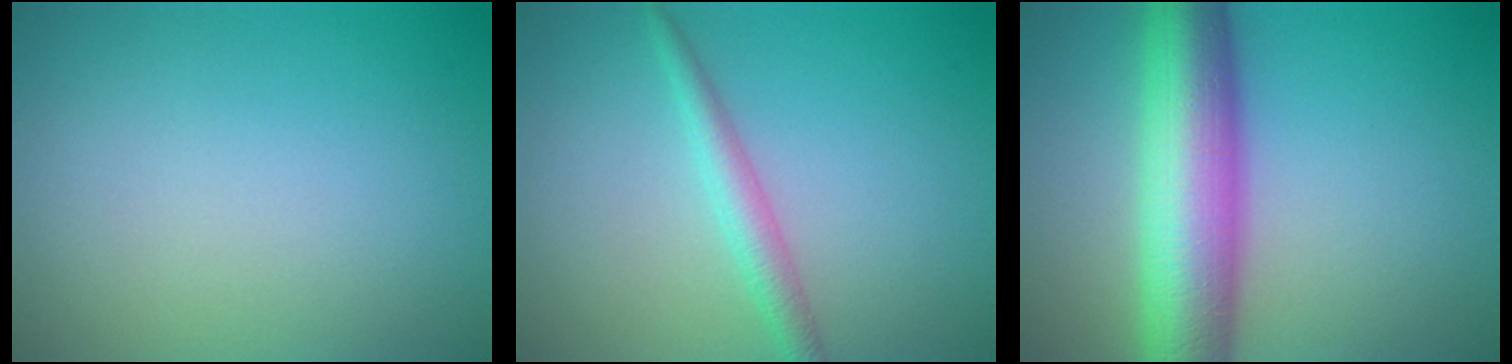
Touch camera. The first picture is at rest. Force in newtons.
{"total": 2.2, "press": 2.2, "slide": 0.1}
{"total": 10.1, "press": 10.1, "slide": 0.1}